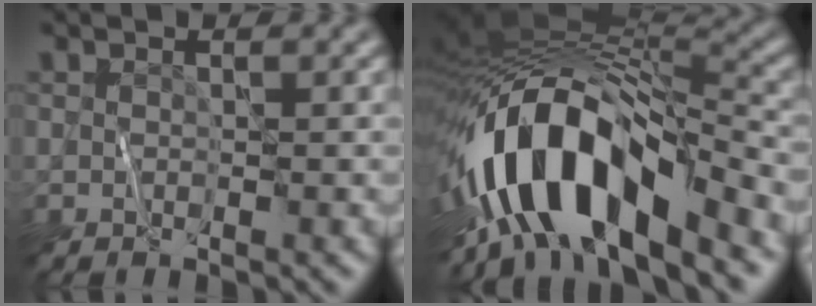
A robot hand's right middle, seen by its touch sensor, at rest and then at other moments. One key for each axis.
{"total": 12.7, "fx": -5.9, "fy": 5.1, "fz": 10.0, "tx": -0.176, "ty": 0.002, "tz": -0.104}